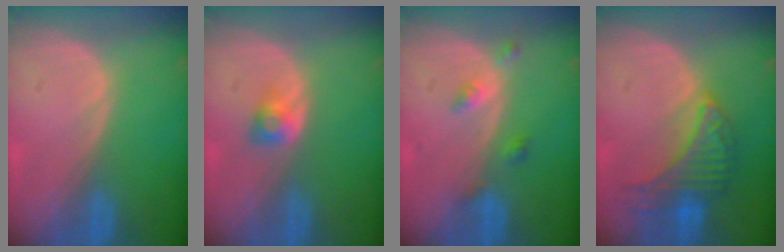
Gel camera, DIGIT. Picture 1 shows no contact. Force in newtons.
{"total": 2.6, "press": 2.3, "slide": 1.1}
{"total": 2.9, "press": 2.9, "slide": 0.2}
{"total": 7.2, "press": 7.2, "slide": 0.2}